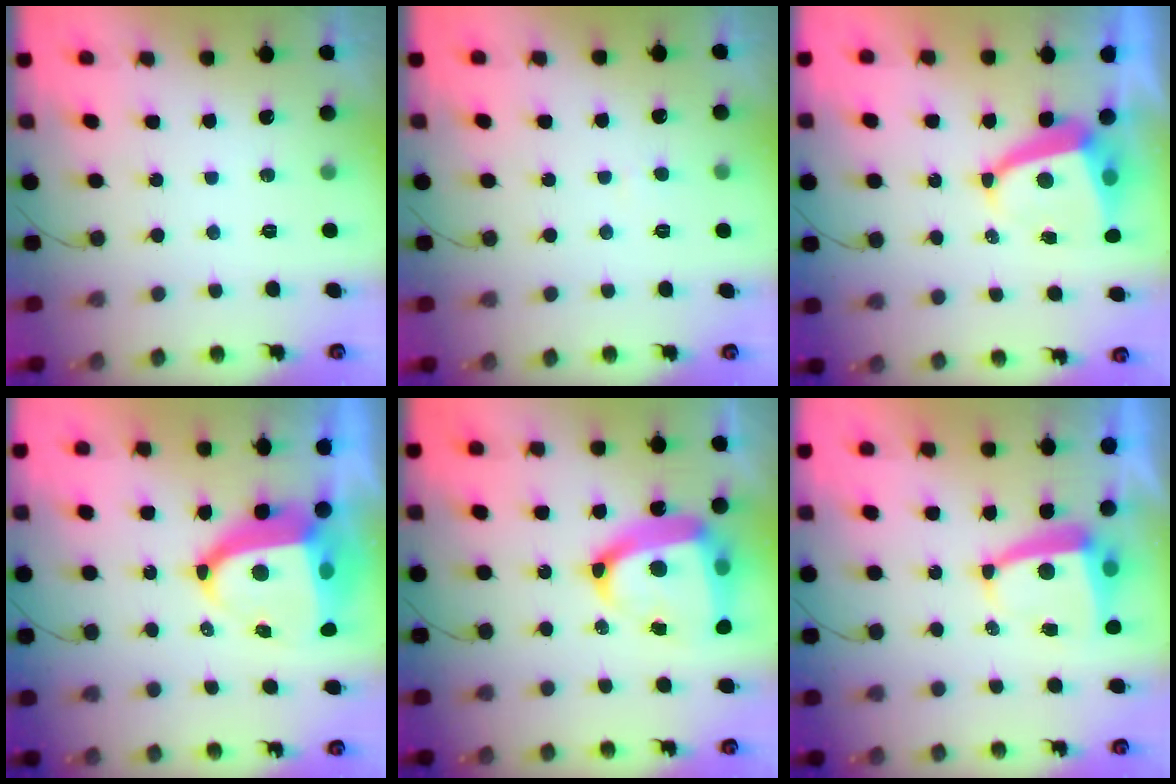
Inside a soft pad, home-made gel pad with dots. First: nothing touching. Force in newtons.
{"total": 1.8, "press": 1.7, "slide": 0.1}
{"total": 6.7, "press": 6.7, "slide": 0.9}
{"total": 13.8, "press": 13.7, "slide": 1.5}
{"total": 20.9, "press": 20.8, "slide": 2.0}
{"total": 5.5, "press": 5.5, "slide": 0.9}